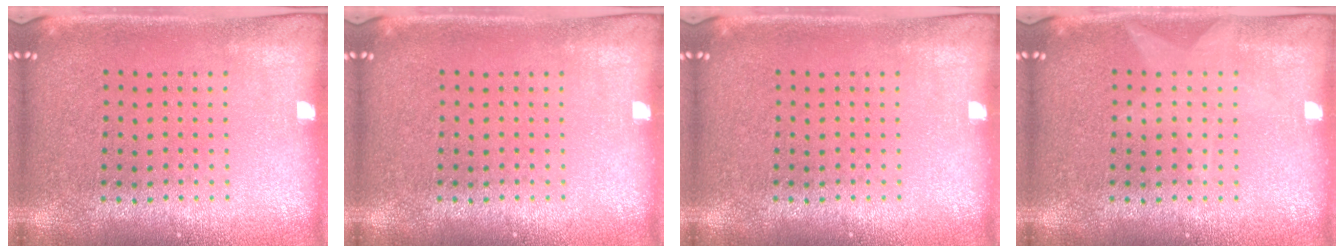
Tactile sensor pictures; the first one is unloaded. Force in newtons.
{"total": 0.0}
{"total": 0.0}
{"total": 1.0, "press": 1.0, "slide": 0.1}